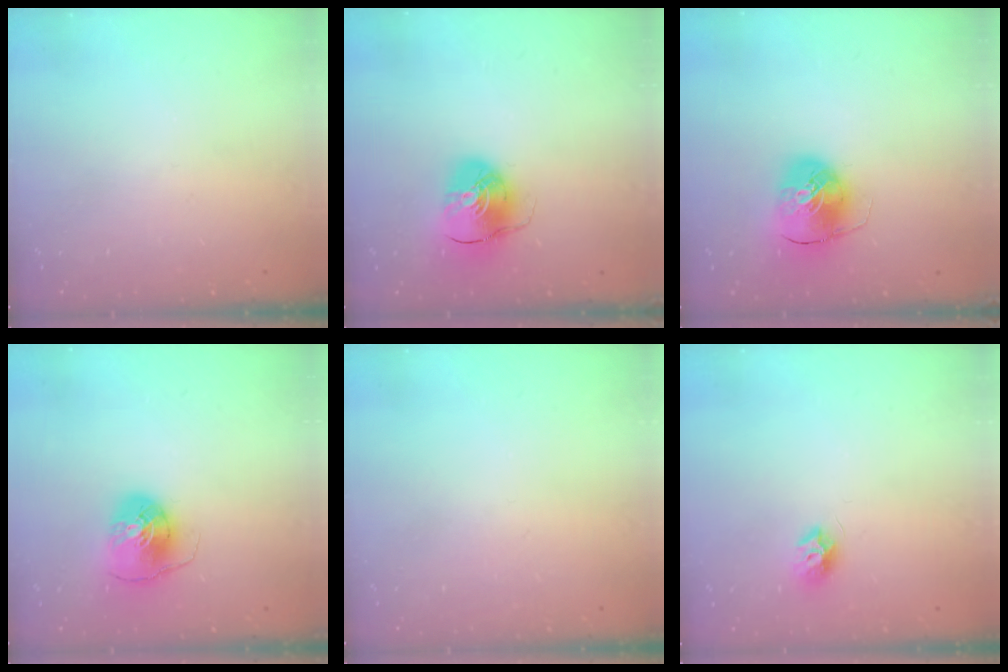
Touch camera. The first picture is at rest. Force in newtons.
{"total": 9.4, "press": 9.3, "slide": 1.3}
{"total": 9.8, "press": 9.7, "slide": 1.5}
{"total": 8.5, "press": 8.4, "slide": 1.3}
{"total": 0.8, "press": 0.8, "slide": 0.0}
{"total": 7.6, "press": 7.6, "slide": 0.2}